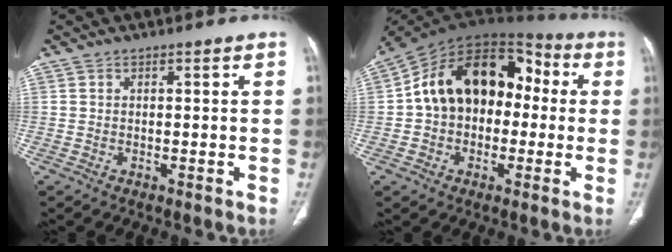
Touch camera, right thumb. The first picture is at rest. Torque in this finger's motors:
{"motor_torque": [-0.10, 1.81, 0.74, 0.15, 0.22]}